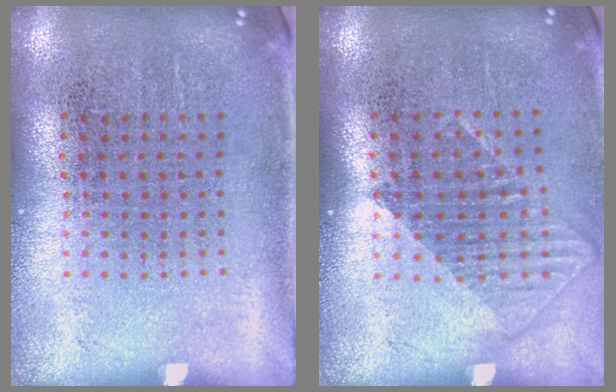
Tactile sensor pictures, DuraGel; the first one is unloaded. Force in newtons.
{"total": 1.3, "press": 1.1, "slide": 0.7}